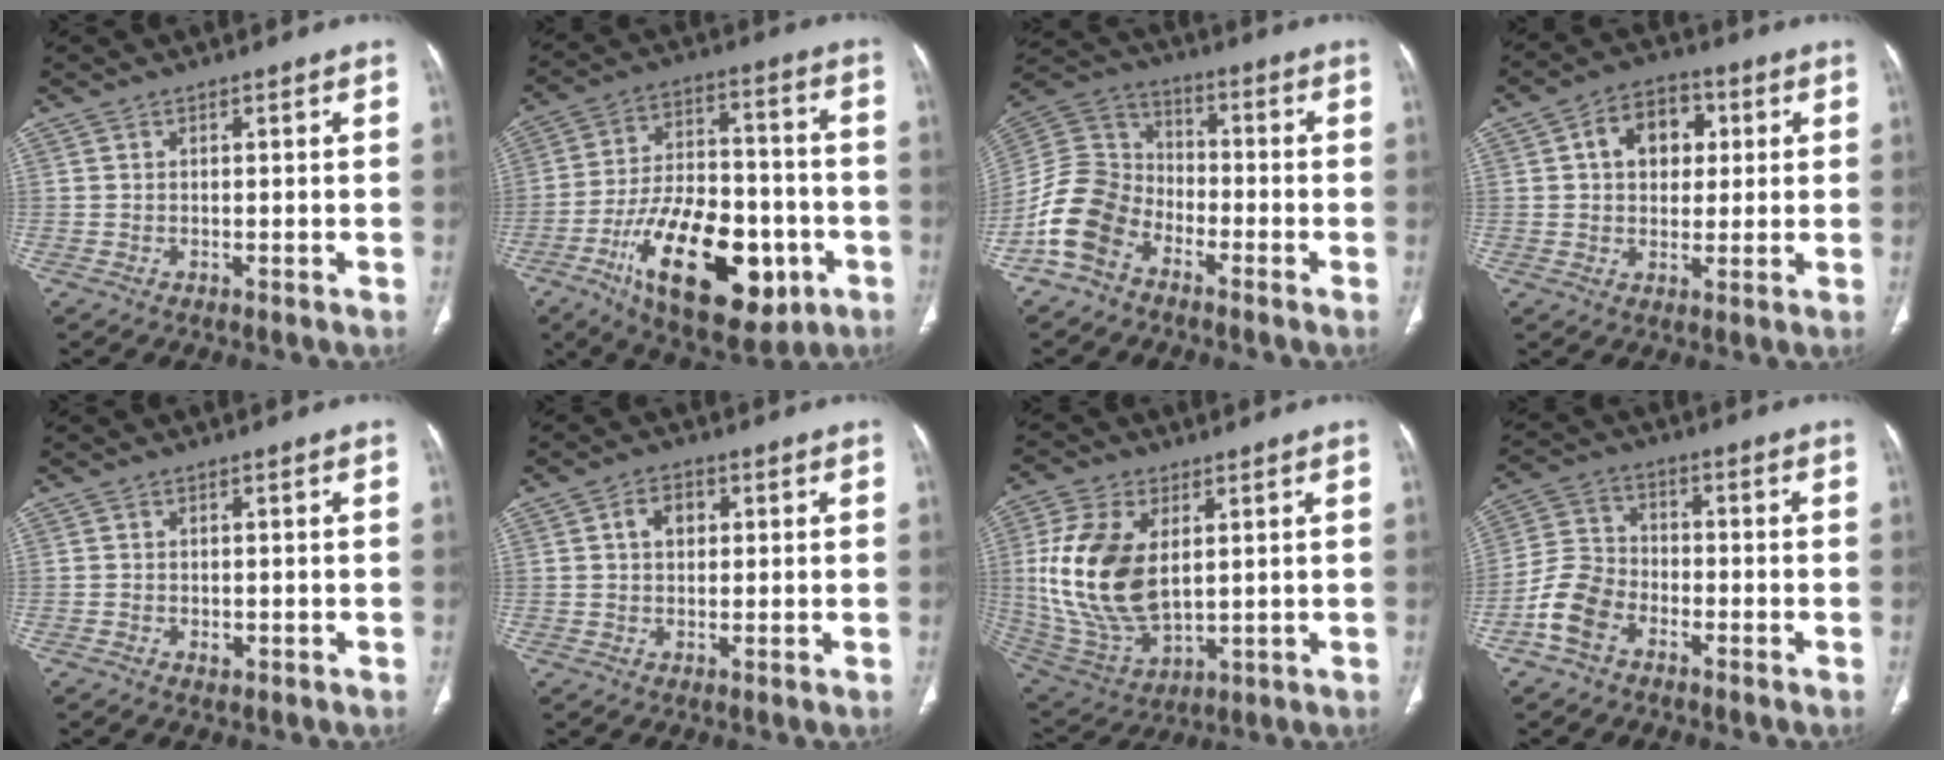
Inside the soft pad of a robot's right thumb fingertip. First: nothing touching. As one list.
[{"total": 24.8, "force": [-9.6, 12.5, 19.2], "torque": [-0.301, 0.038, -0.141]}, {"total": 11.9, "force": [-6.6, 8.3, 5.4], "torque": [-0.100, 0.054, -0.143]}, {"total": 10.0, "force": [2.5, 7.3, 6.5], "torque": [-0.065, 0.005, 0.034]}, {"total": 1.2, "force": [-0.4, 0.8, 0.7], "torque": [-0.010, 0.003, -0.004]}, {"total": 4.5, "force": [1.1, 3.2, 2.9], "torque": [-0.037, 0.006, 0.017]}, {"total": 18.4, "force": [2.9, 10.8, 14.6], "torque": [-0.291, -0.018, 0.070]}, {"total": 8.4, "force": [-4.4, 5.7, 4.3], "torque": [-0.084, 0.028, -0.093]}]